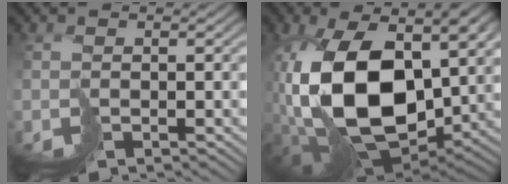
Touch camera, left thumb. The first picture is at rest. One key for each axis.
{"total": 19.0, "fx": 3.1, "fy": 11.6, "fz": 14.7, "tx": -0.322, "ty": -0.038, "tz": 0.077}